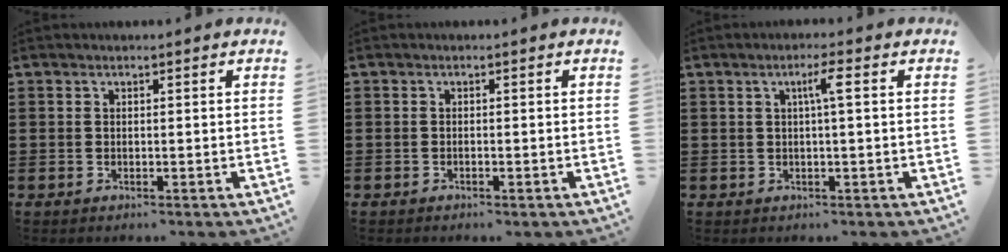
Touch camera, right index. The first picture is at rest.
{"total": 0.5, "force": [-0.5, 0.1, 0.2], "torque": [-0.006, -0.003, -0.009]}
{"total": 2.9, "force": [0.5, 0.0, 2.8], "torque": [-0.047, 0.000, 0.003]}